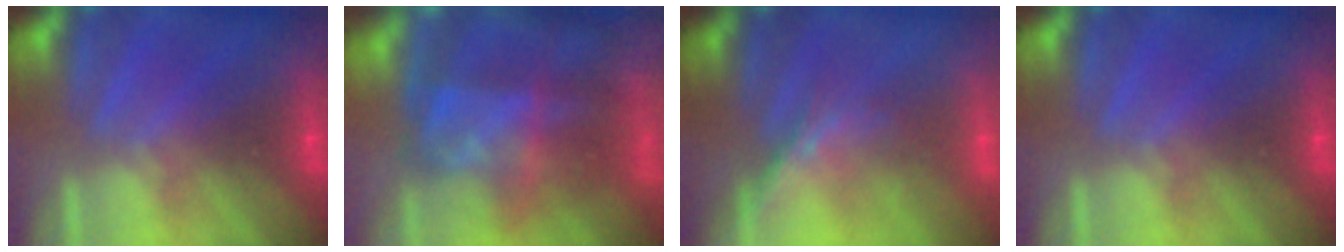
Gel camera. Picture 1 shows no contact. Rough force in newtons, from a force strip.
{"total": 9.4}
{"total": 2.0}
{"total": 0.0}